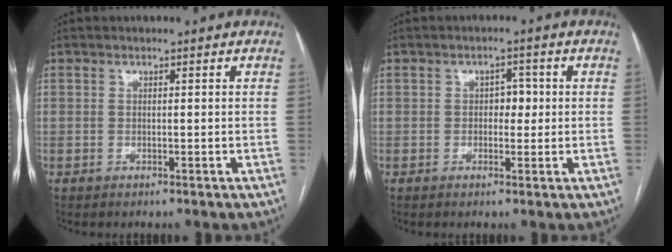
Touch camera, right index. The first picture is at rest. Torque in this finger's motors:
{"motor_torque": [0.49, 0.23, 0.03, 0.02]}